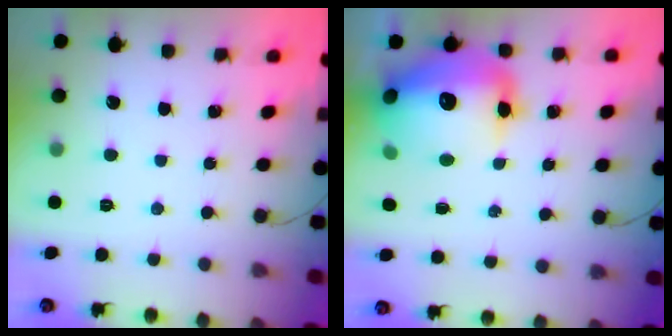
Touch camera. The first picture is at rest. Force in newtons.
{"total": 19.9, "press": 19.3, "slide": 4.8}